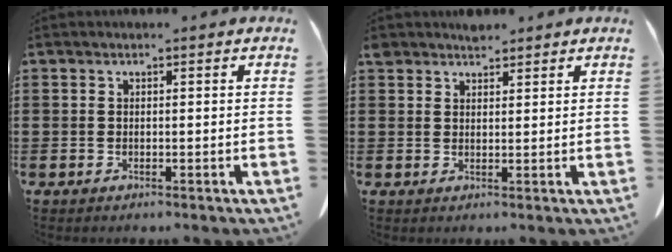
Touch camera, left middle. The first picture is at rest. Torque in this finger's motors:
{"motor_torque": [0.53, 0.46, 0.00, 0.03]}